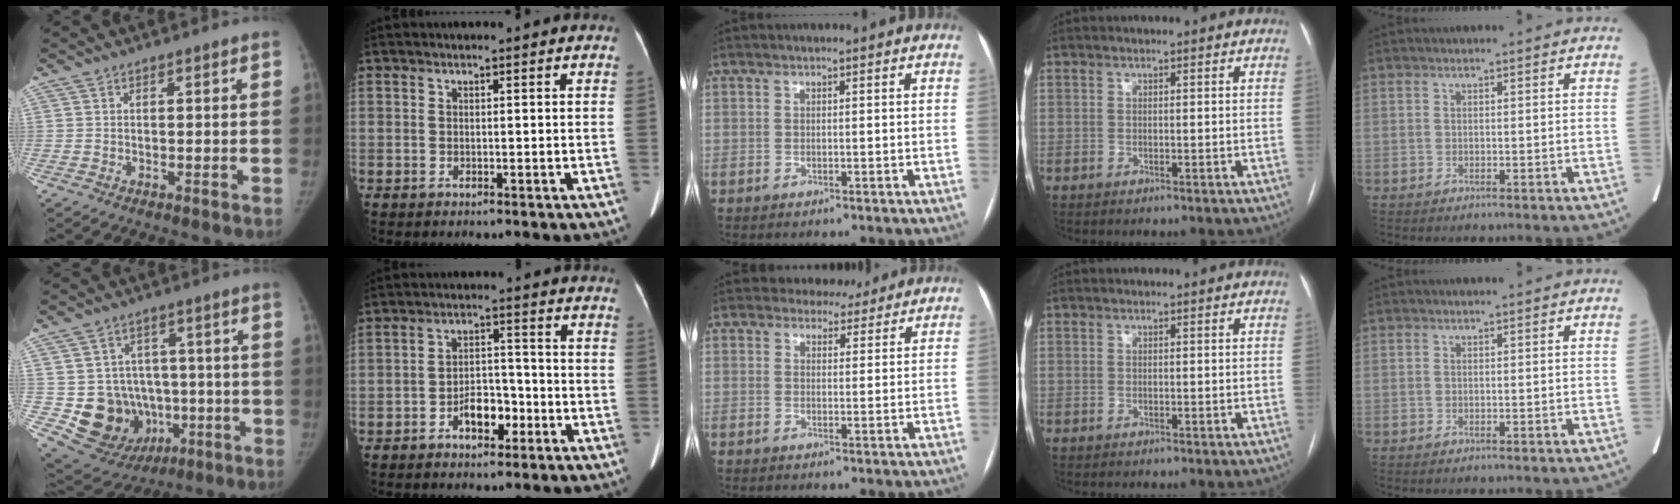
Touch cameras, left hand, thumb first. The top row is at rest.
{"thumb": {"total": 15.9, "force": [-2.9, 13.9, 7.3], "torque": [-0.087, 0.022, -0.018]}, "index": {"total": 5.5, "force": [-3.0, 2.8, 3.6], "torque": [-0.065, 0.013, -0.050]}, "middle": {"total": 4.8, "force": [4.4, 2.0, 0.1], "torque": [0.008, -0.001, 0.050]}}